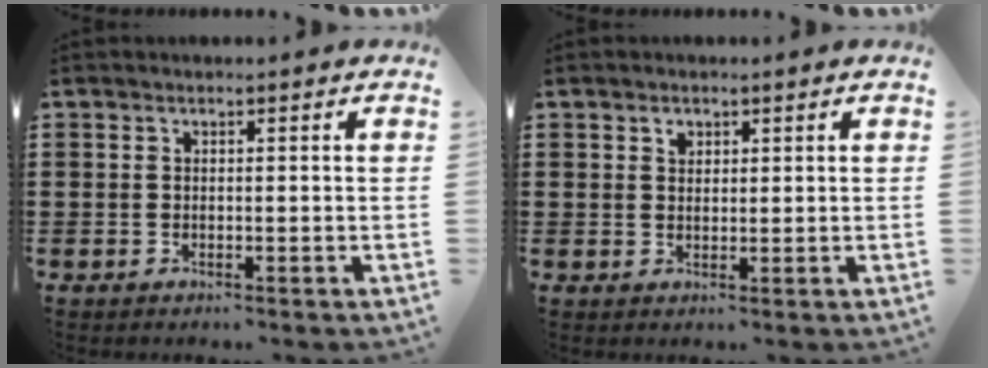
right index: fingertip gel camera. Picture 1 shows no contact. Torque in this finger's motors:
{"motor_torque": [0.03, -0.03, 0.00, 0.01]}